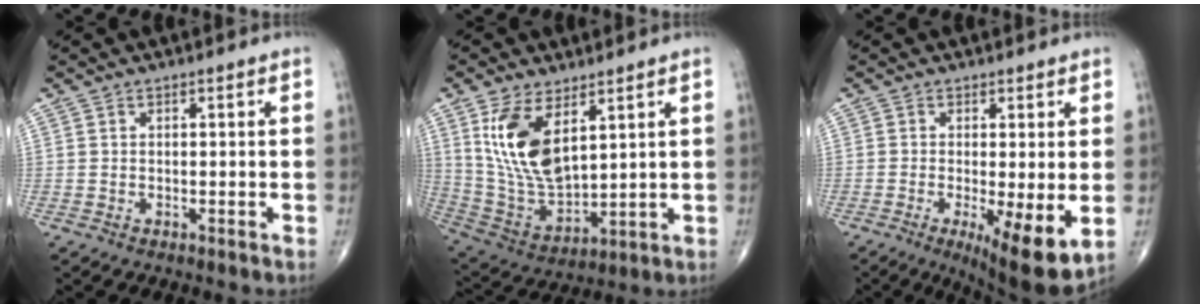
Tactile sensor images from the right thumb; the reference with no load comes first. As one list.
[{"total": 14.7, "force": [6.0, 7.2, 11.4], "torque": [-0.210, -0.028, 0.136]}, {"total": 10.5, "force": [-2.4, 2.8, 9.8], "torque": [-0.149, -0.027, -0.033]}]